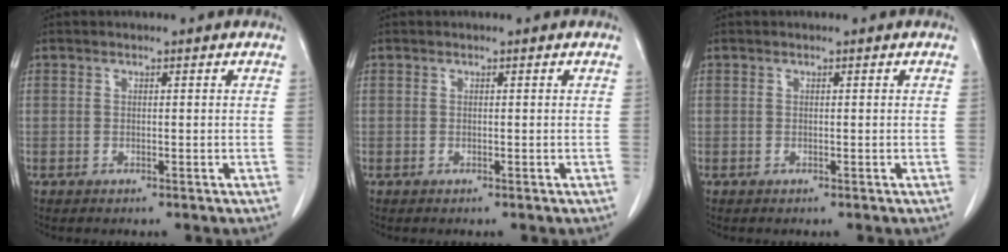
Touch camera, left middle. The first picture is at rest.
{"total": 0.0}
{"total": 0.0}